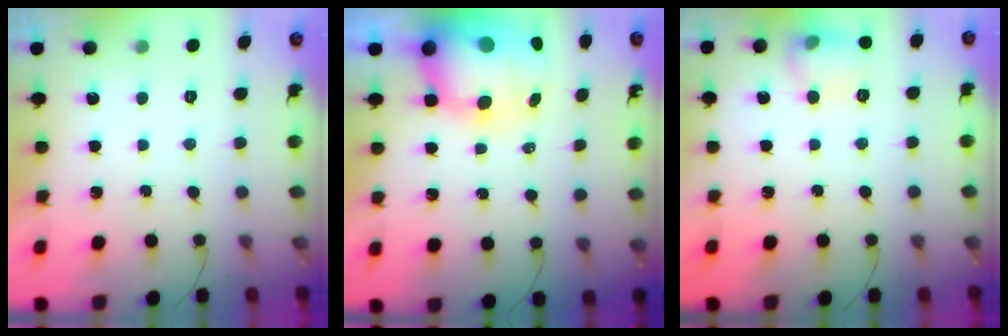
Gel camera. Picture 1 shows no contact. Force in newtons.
{"total": 15.1, "press": 14.6, "slide": 3.7}
{"total": 9.3, "press": 9.3, "slide": 0.8}